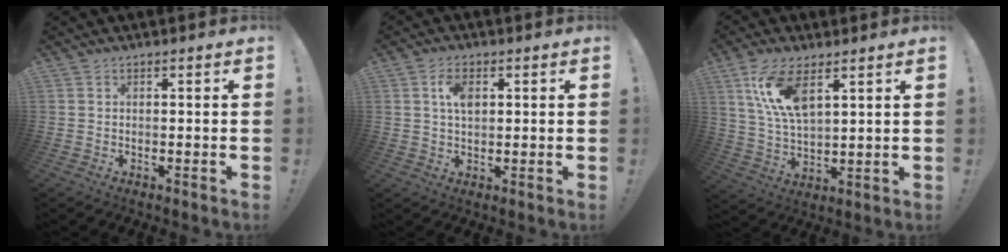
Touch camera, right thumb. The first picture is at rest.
{"total": 5.6, "force": [1.5, 3.2, 4.3], "torque": [-0.064, 0.000, 0.023]}
{"total": 11.8, "force": [6.1, 4.9, 8.8], "torque": [-0.185, -0.020, 0.112]}